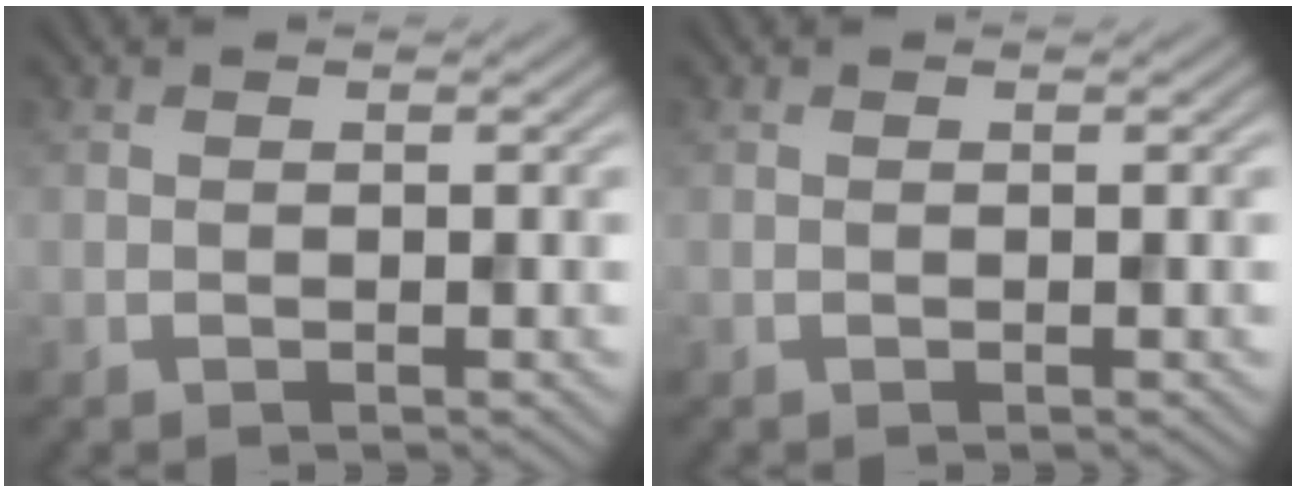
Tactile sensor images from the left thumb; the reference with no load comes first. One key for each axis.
{"total": 0.0}